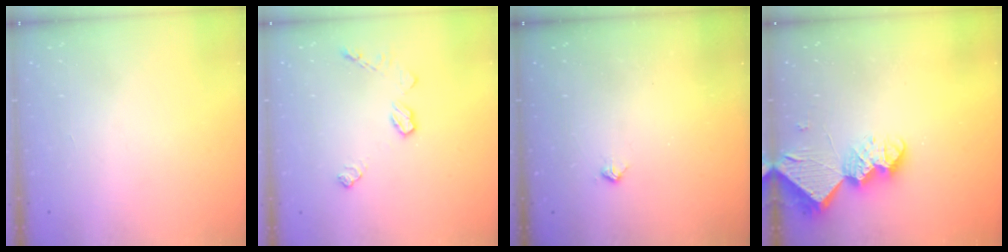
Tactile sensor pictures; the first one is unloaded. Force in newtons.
{"total": 7.9, "press": 7.9, "slide": 0.3}
{"total": 3.4, "press": 3.4, "slide": 0.5}
{"total": 10.0, "press": 10.0, "slide": 1.0}